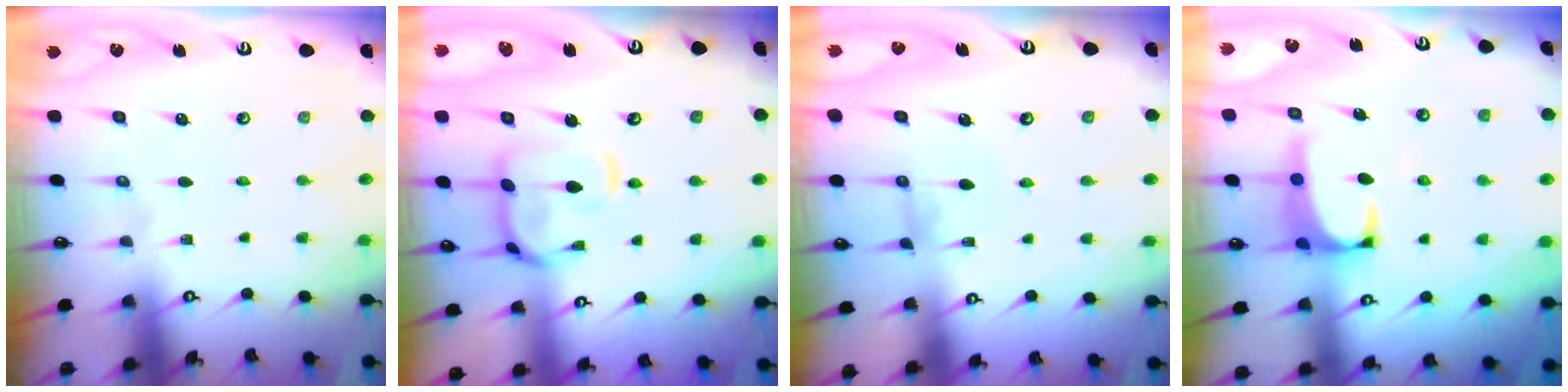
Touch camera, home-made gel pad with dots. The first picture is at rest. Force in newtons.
{"total": 6.1, "press": 6.0, "slide": 1.1}
{"total": 0.8, "press": 0.7, "slide": 0.3}
{"total": 1.5, "press": 1.4, "slide": 0.7}